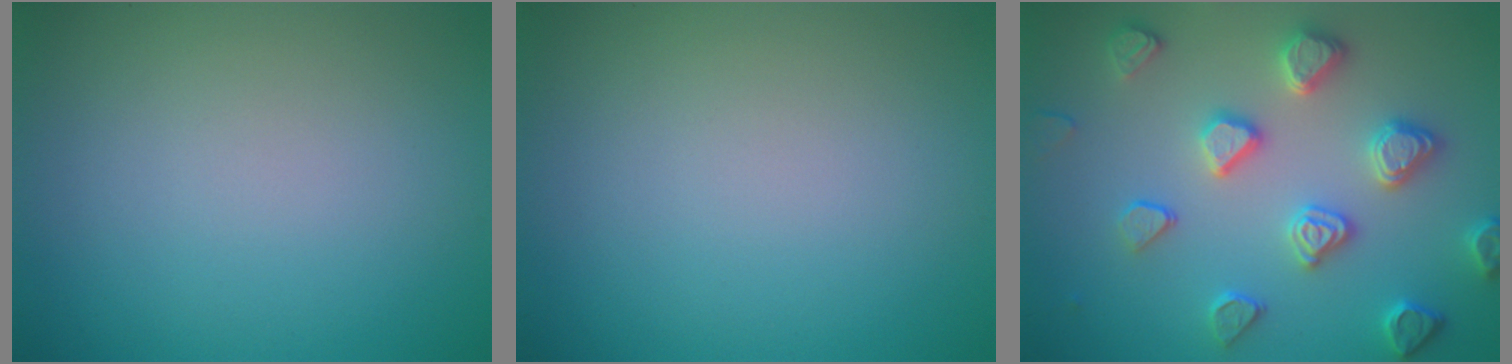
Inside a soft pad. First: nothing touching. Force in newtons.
{"total": 0.0}
{"total": 4.5, "press": 4.2, "slide": 1.5}